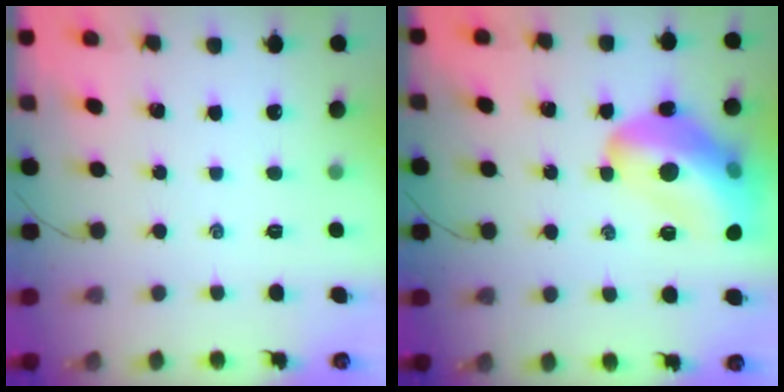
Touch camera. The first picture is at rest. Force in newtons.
{"total": 20.0, "press": 19.8, "slide": 2.9}